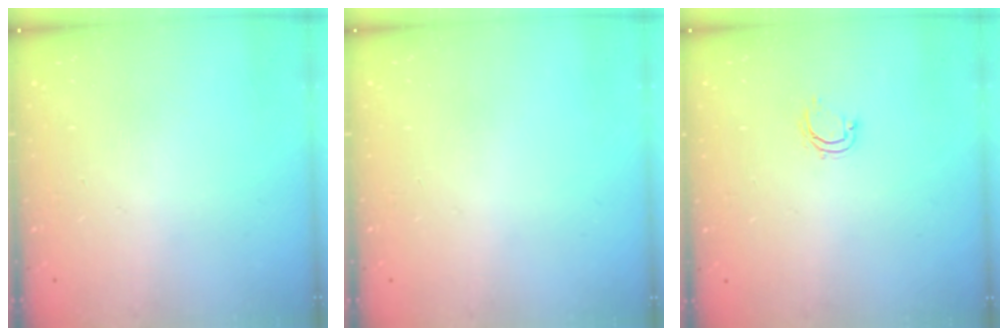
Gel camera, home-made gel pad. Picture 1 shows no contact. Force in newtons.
{"total": 0.0}
{"total": 3.7, "press": 3.7, "slide": 0.3}